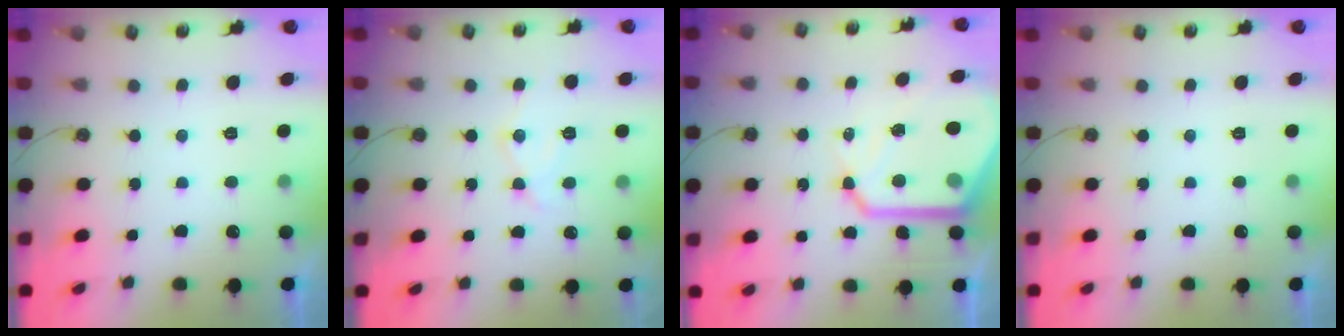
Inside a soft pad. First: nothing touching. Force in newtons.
{"total": 11.0, "press": 10.9, "slide": 0.7}
{"total": 19.2, "press": 19.0, "slide": 2.1}
{"total": 0.0}